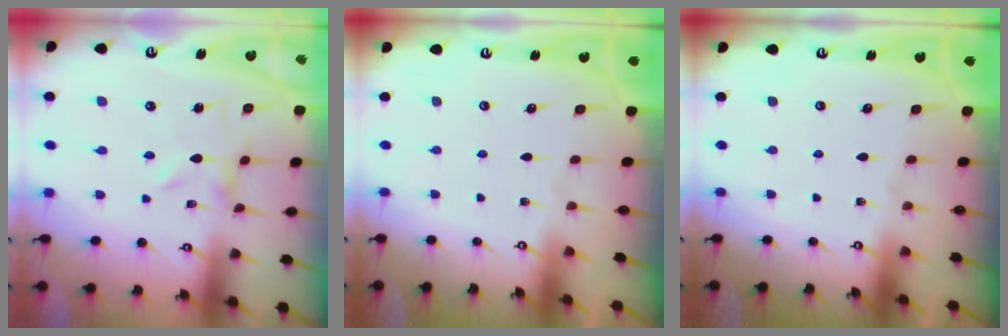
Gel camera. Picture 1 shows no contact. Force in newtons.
{"total": 0.0}
{"total": 0.0}